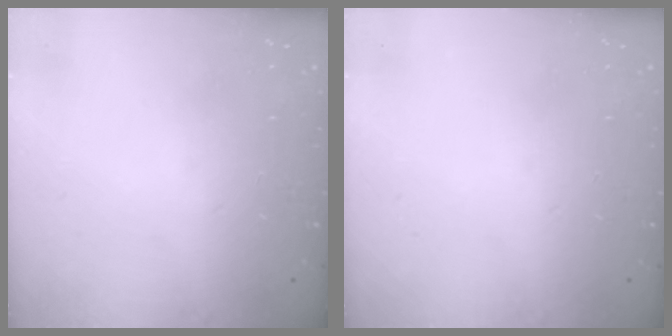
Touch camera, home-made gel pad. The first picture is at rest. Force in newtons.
{"total": 0.0}